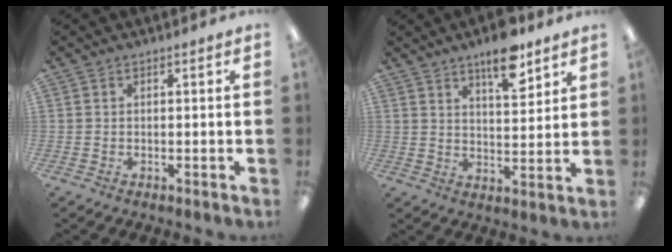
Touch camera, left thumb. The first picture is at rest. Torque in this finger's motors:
{"motor_torque": [0.48, 0.06, 0.71, -0.77, 0.06]}